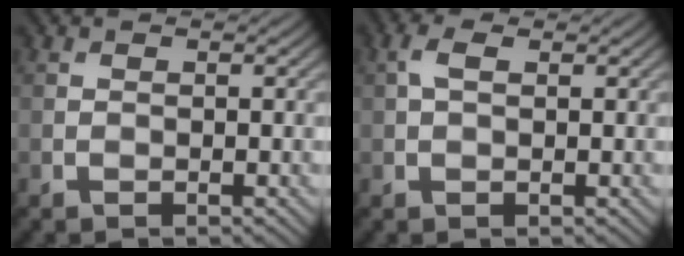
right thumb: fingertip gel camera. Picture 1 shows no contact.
{"total": 2.2, "force": [0.8, 1.2, 1.7], "torque": [-0.043, 0.006, 0.011]}